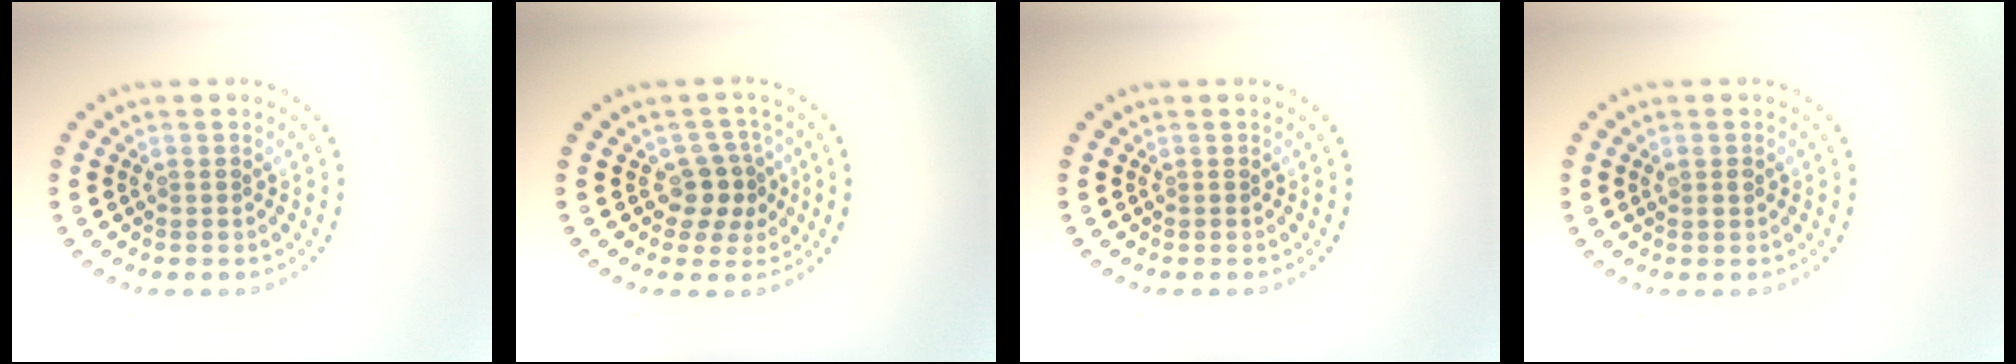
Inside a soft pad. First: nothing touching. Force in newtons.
{"total": 2.6, "press": 2.2, "slide": 1.4}
{"total": 0.0}
{"total": 0.9, "press": 0.9, "slide": 0.2}